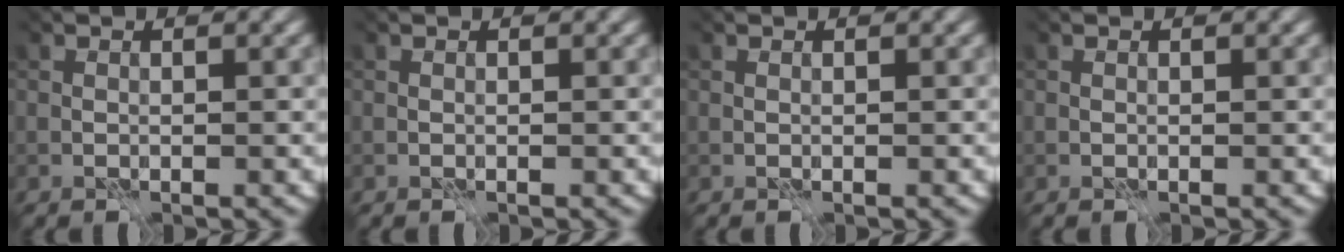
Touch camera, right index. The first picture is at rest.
{"total": 0.0}
{"total": 0.0}
{"total": 0.0}